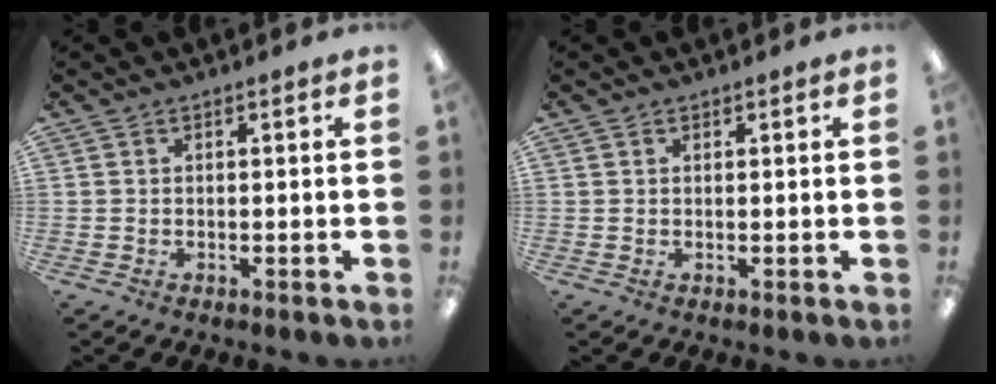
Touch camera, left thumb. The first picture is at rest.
{"total": 0.7, "force": [0.4, 0.4, -0.3], "torque": [0.005, 0.001, 0.007]}